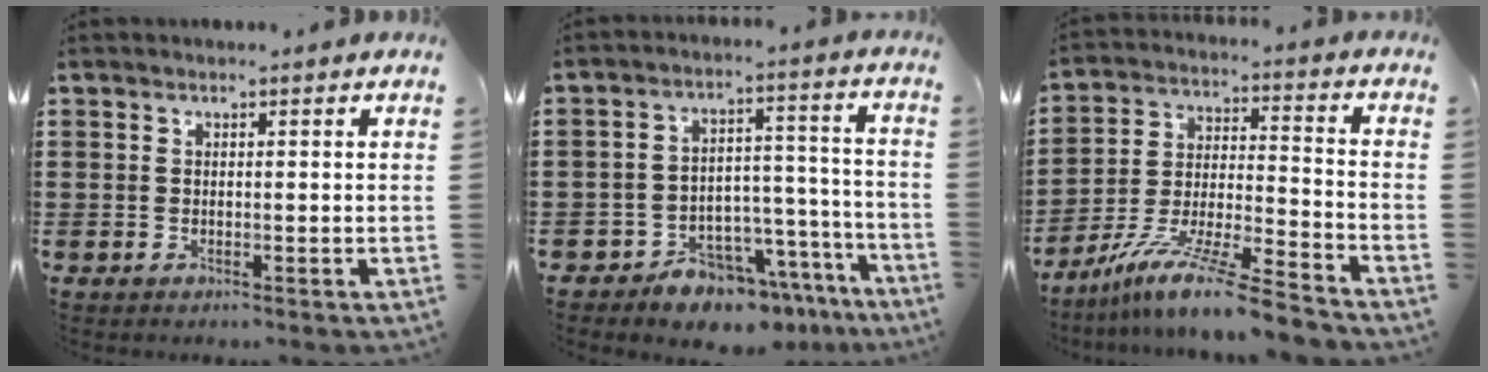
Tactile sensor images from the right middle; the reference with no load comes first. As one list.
[{"total": 7.9, "force": [-7.5, 2.3, 1.3], "torque": [-0.012, 0.034, -0.139]}, {"total": 11.2, "force": [-9.3, -0.1, 6.3], "torque": [-0.119, 0.005, -0.181]}]